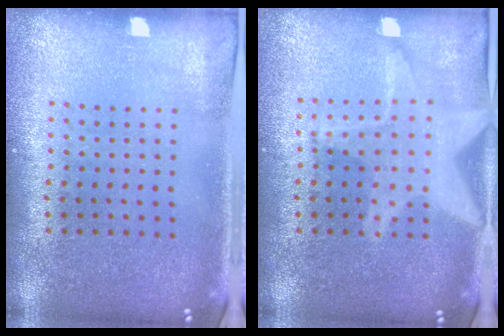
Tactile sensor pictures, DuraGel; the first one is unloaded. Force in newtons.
{"total": 3.0, "press": 3.0, "slide": 0.4}